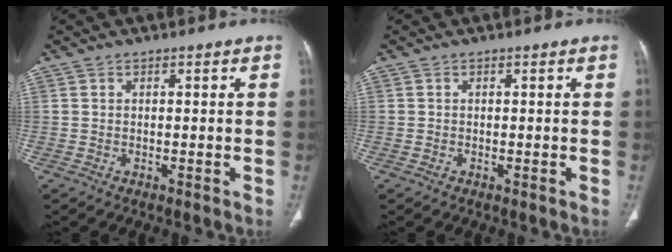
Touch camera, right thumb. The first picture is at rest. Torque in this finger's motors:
{"motor_torque": [2.74, 2.27, 0.69, -0.66, 0.02]}